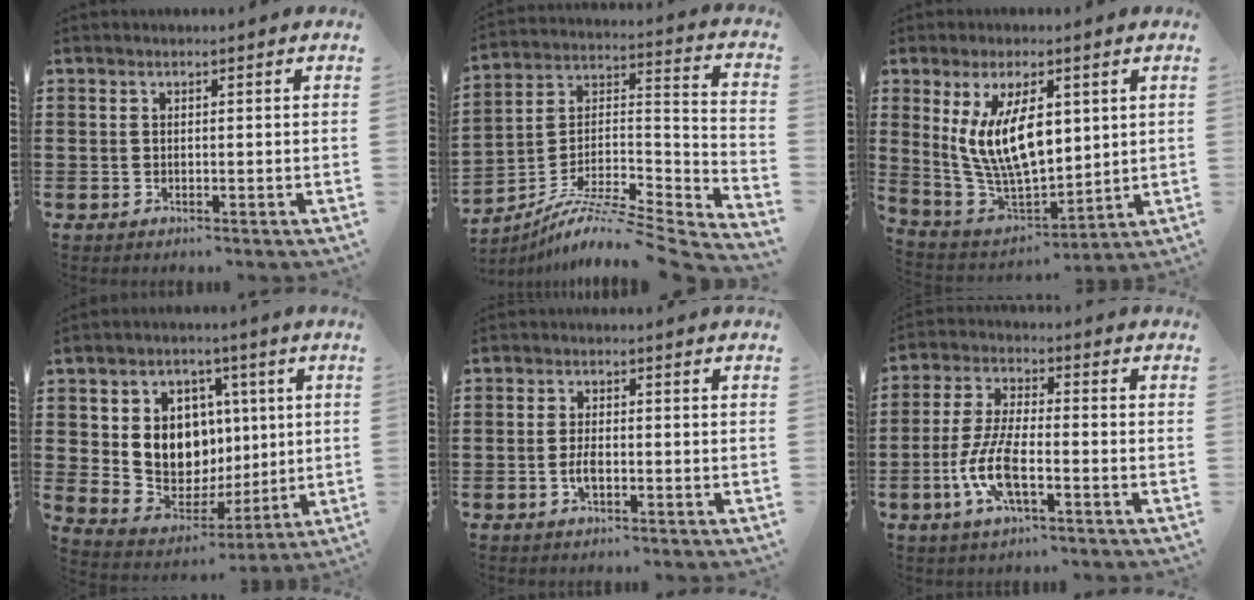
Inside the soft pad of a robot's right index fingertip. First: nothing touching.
{"total": 8.2, "force": [-6.7, 1.2, 4.7], "torque": [-0.091, -0.006, -0.138]}
{"total": 12.1, "force": [3.1, 5.4, 10.4], "torque": [-0.228, 0.001, 0.054]}
{"total": 9.7, "force": [2.2, 8.7, 3.6], "torque": [-0.081, -0.016, 0.047]}
{"total": 2.9, "force": [-1.0, 1.1, 2.4], "torque": [-0.059, -0.003, -0.022]}
{"total": 8.4, "force": [-3.0, 2.8, 7.4], "torque": [-0.168, -0.013, -0.060]}